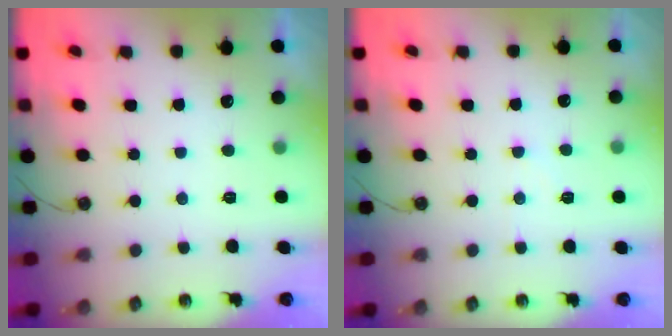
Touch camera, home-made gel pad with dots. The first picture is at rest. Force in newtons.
{"total": 3.7, "press": 3.6, "slide": 0.6}